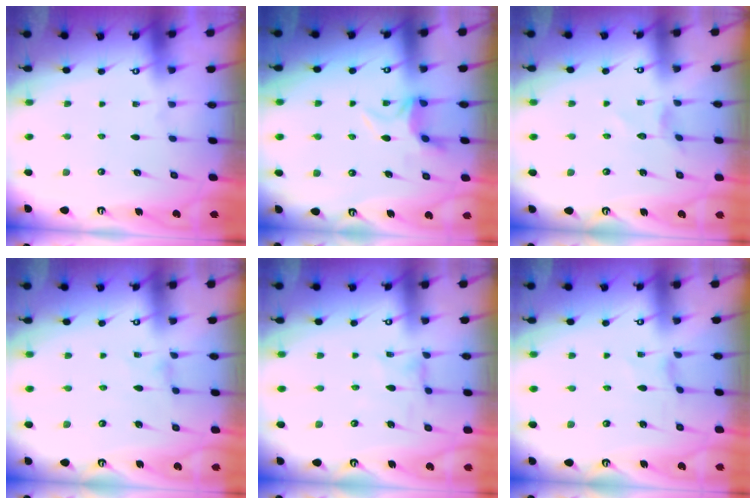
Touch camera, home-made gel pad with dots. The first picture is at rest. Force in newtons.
{"total": 5.6, "press": 5.5, "slide": 1.2}
{"total": 1.3, "press": 1.2, "slide": 0.2}
{"total": 0.7, "press": 0.7, "slide": 0.3}
{"total": 1.2, "press": 1.2, "slide": 0.3}
{"total": 0.8, "press": 0.8, "slide": 0.2}